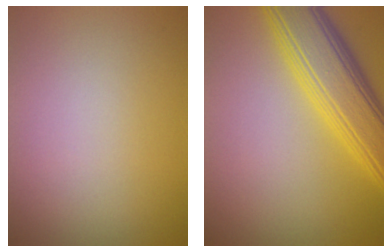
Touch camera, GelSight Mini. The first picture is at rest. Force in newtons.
{"total": 7.3, "press": 7.3, "slide": 0.2}